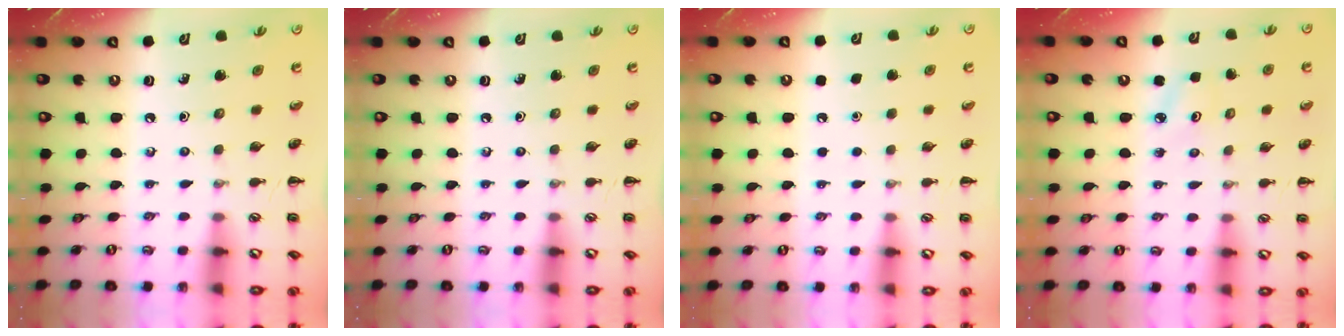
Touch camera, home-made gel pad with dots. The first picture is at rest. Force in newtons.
{"total": 0.0}
{"total": 1.6, "press": 1.6, "slide": 0.1}
{"total": 2.2, "press": 2.2, "slide": 0.5}